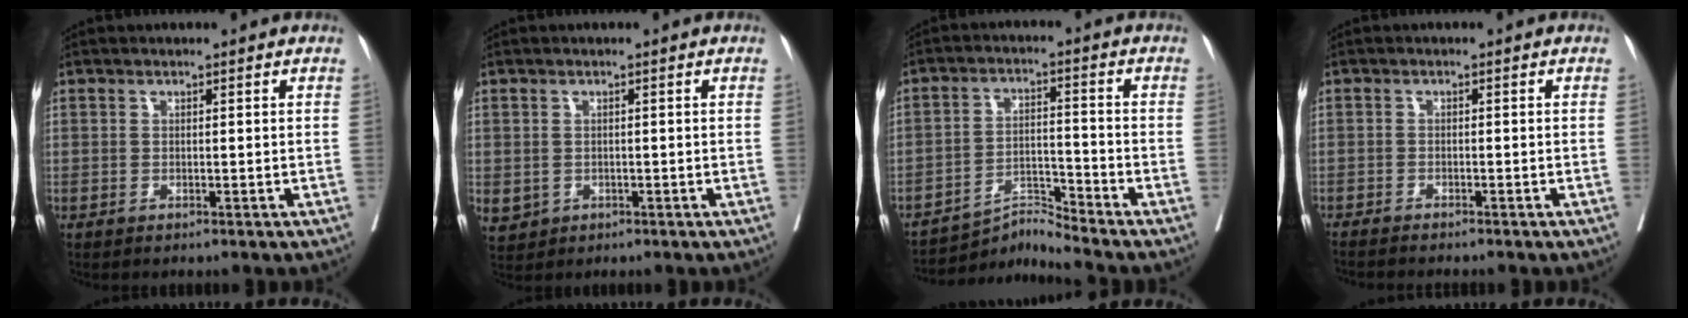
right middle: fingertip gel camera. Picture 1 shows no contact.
{"total": 3.4, "force": [-0.9, 3.1, 1.0], "torque": [-0.020, -0.002, -0.005]}
{"total": 6.4, "force": [-5.7, -2.7, -1.2], "torque": [0.003, 0.006, -0.101]}
{"total": 4.5, "force": [-4.1, -0.5, 1.6], "torque": [-0.025, -0.010, -0.070]}